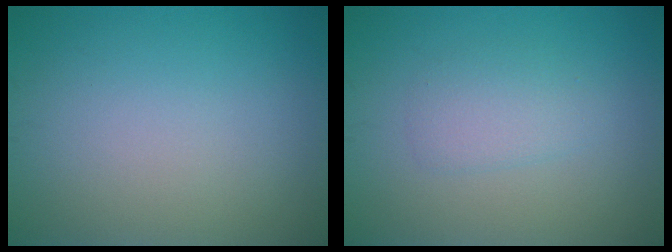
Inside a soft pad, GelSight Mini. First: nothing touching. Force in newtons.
{"total": 1.9, "press": 1.9, "slide": 0.1}